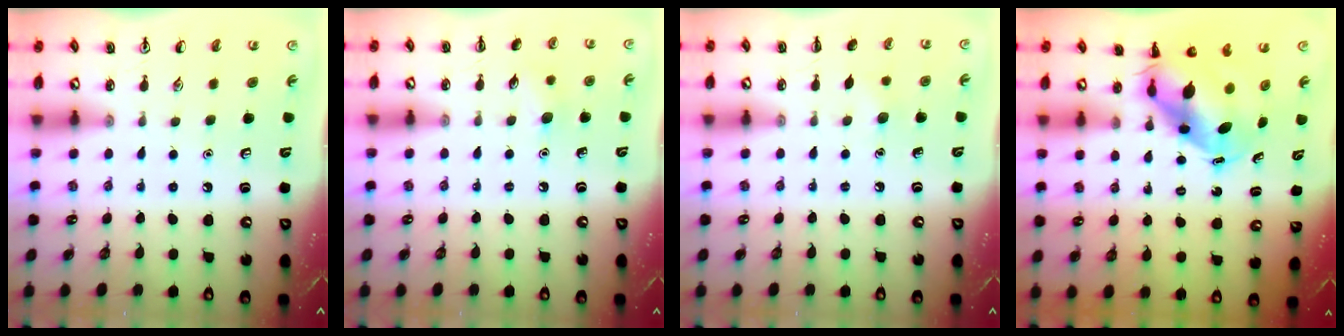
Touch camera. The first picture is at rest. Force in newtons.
{"total": 6.3, "press": 6.1, "slide": 1.7}
{"total": 4.7, "press": 4.5, "slide": 1.2}
{"total": 7.8, "press": 7.5, "slide": 1.9}